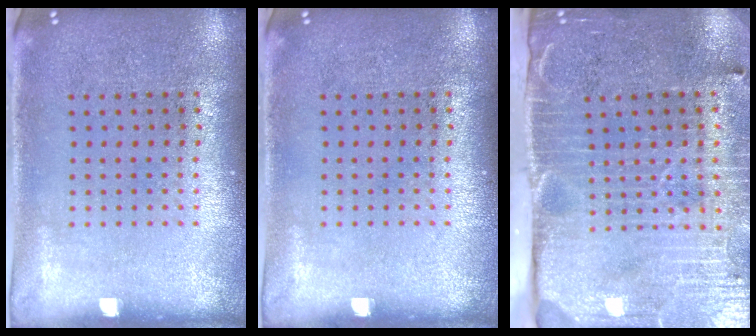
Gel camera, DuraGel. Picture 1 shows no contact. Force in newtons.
{"total": 0.0}
{"total": 4.7, "press": 3.9, "slide": 2.6}